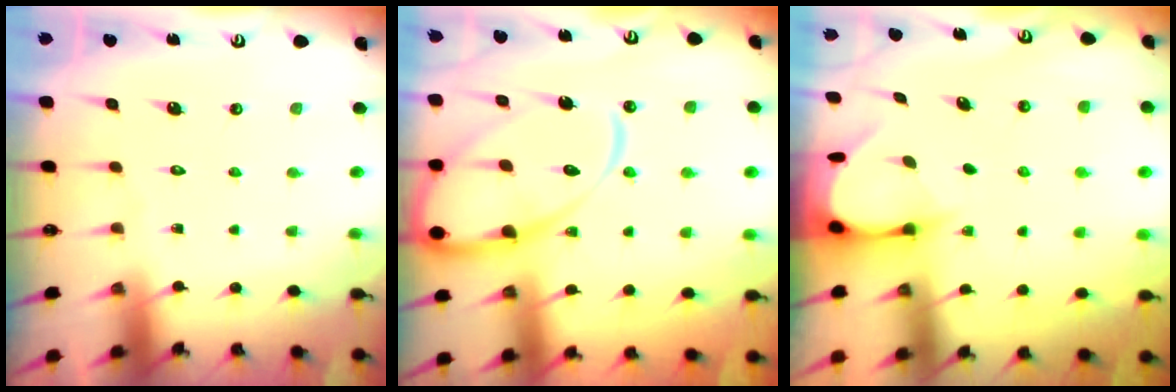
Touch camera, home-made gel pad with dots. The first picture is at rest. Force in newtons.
{"total": 17.7, "press": 17.6, "slide": 1.8}
{"total": 3.9, "press": 3.8, "slide": 0.4}